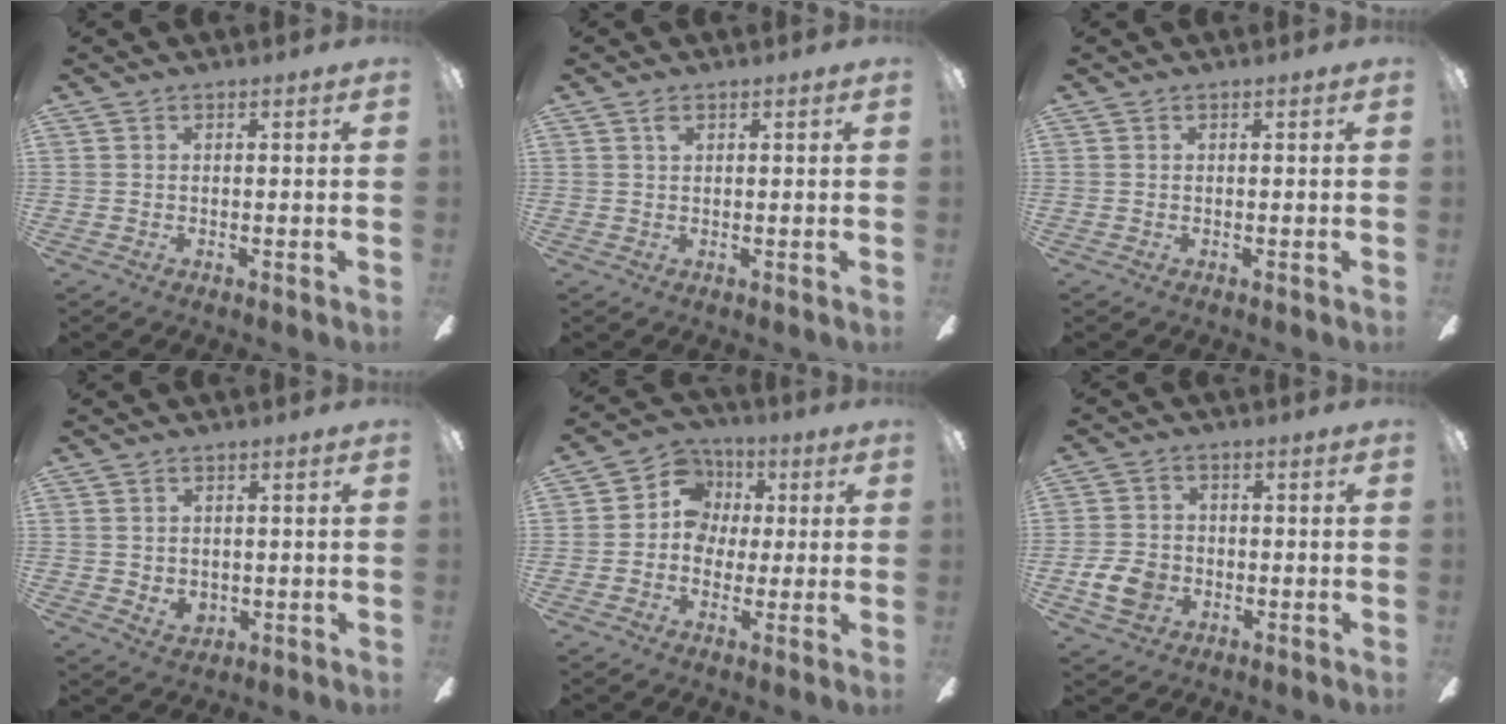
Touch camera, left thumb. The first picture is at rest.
{"total": 1.3, "force": [0.7, 0.7, 0.9], "torque": [-0.020, 0.002, 0.012]}
{"total": 0.0}
{"total": 3.1, "force": [0.4, 2.7, 1.4], "torque": [-0.019, 0.001, 0.009]}
{"total": 9.3, "force": [0.8, 8.7, 3.1], "torque": [-0.051, 0.015, 0.017]}
{"total": 7.5, "force": [-2.1, 6.0, 4.0], "torque": [-0.084, 0.014, -0.036]}